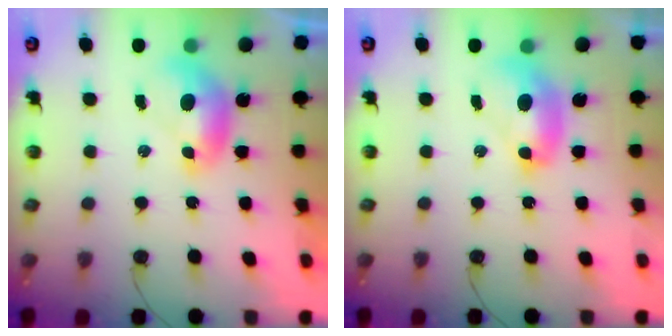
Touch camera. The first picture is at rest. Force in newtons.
{"total": 2.7, "press": 2.7, "slide": 0.1}